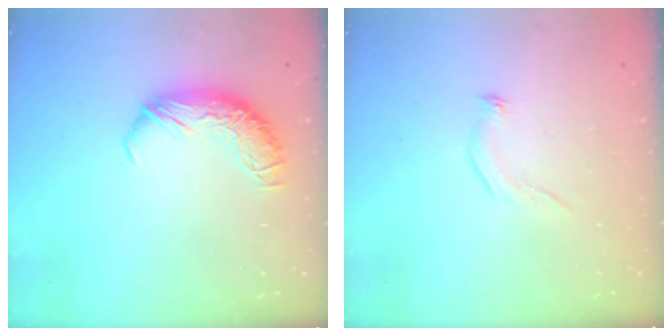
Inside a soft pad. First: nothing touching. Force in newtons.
{"total": 5.5, "press": 5.4, "slide": 1.0}